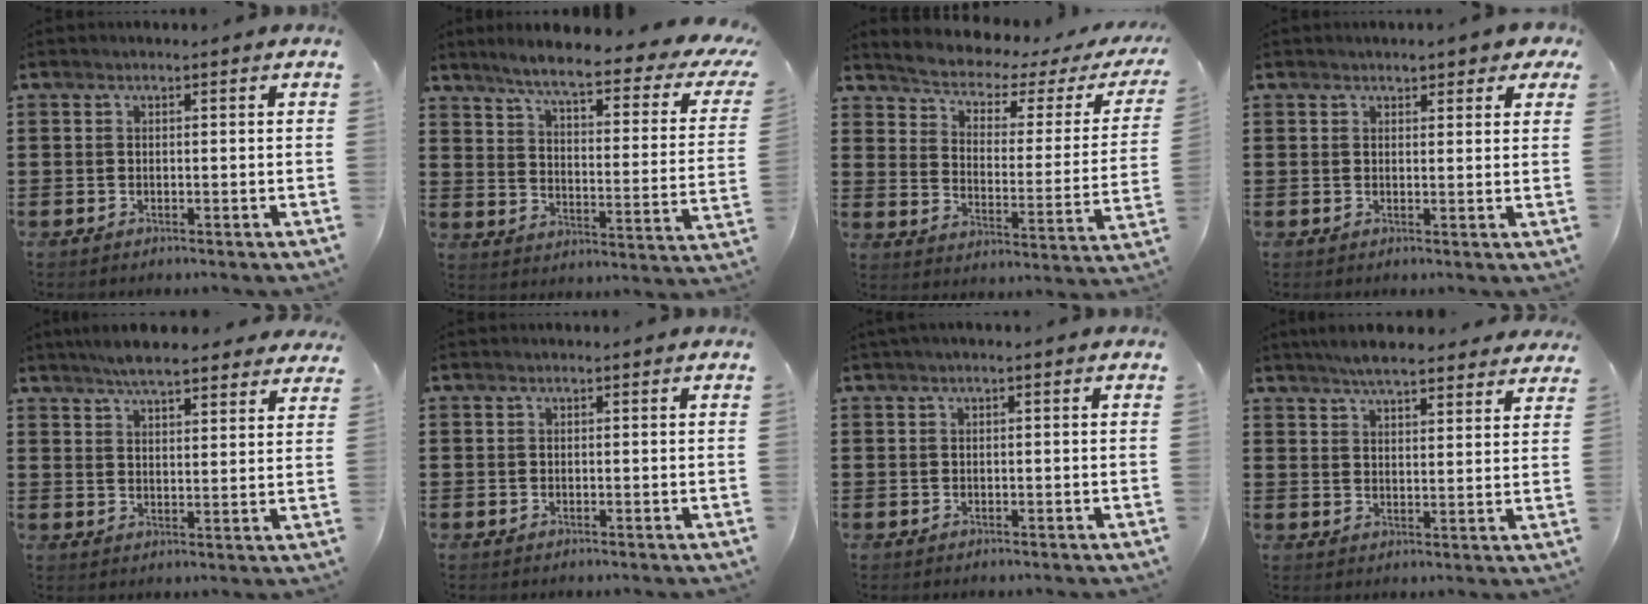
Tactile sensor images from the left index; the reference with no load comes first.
{"total": 6.5, "force": [4.9, -0.2, 4.3], "torque": [-0.095, -0.041, 0.073]}
{"total": 2.8, "force": [2.5, 0.5, 1.3], "torque": [-0.044, -0.030, 0.031]}
{"total": 2.2, "force": [1.9, 0.7, 1.0], "torque": [-0.017, 0.004, 0.034]}
{"total": 6.0, "force": [5.4, 1.0, 2.2], "torque": [-0.058, -0.011, 0.101]}
{"total": 0.0}
{"total": 0.7, "force": [-0.1, 0.1, 0.7], "torque": [-0.010, -0.003, -0.001]}
{"total": 5.7, "force": [5.3, 0.8, 2.0], "torque": [-0.053, -0.010, 0.098]}